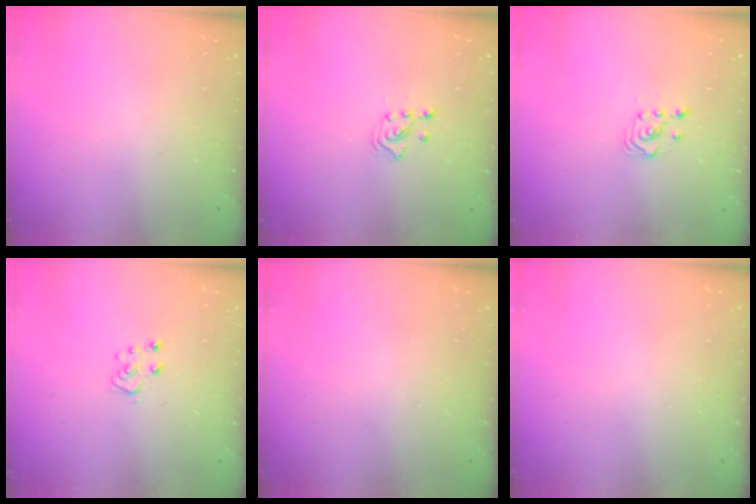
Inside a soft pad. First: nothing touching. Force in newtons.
{"total": 2.5, "press": 2.3, "slide": 1.0}
{"total": 2.7, "press": 2.4, "slide": 1.3}
{"total": 5.7, "press": 5.7, "slide": 0.5}
{"total": 0.0}
{"total": 0.0}